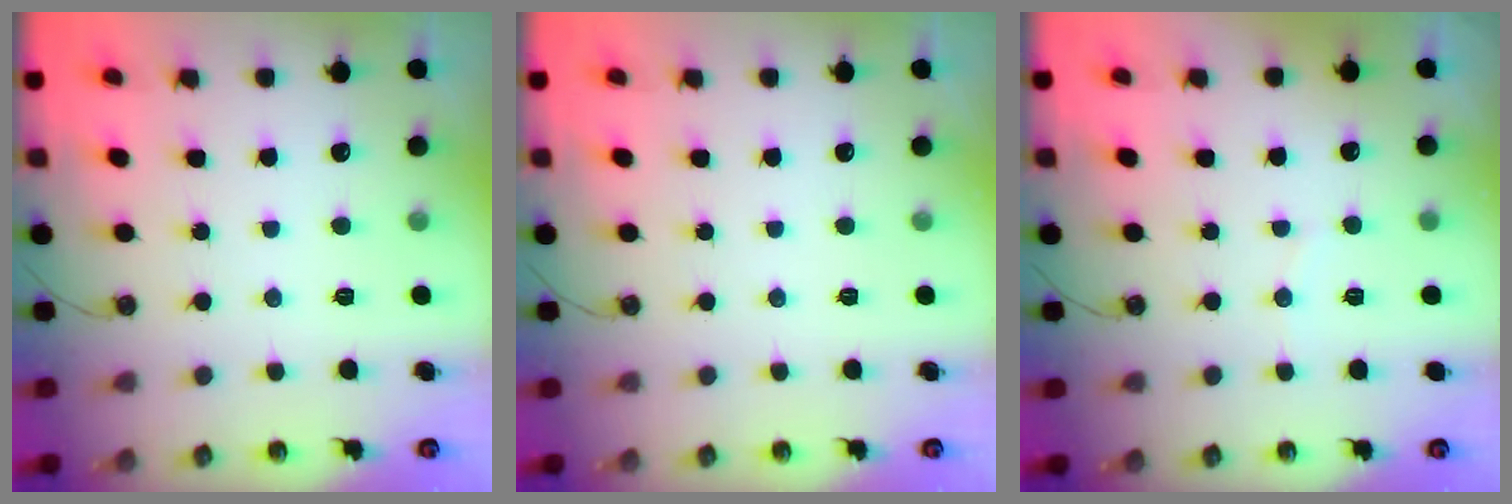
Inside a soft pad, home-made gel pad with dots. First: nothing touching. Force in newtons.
{"total": 0.0}
{"total": 2.3, "press": 2.0, "slide": 1.0}